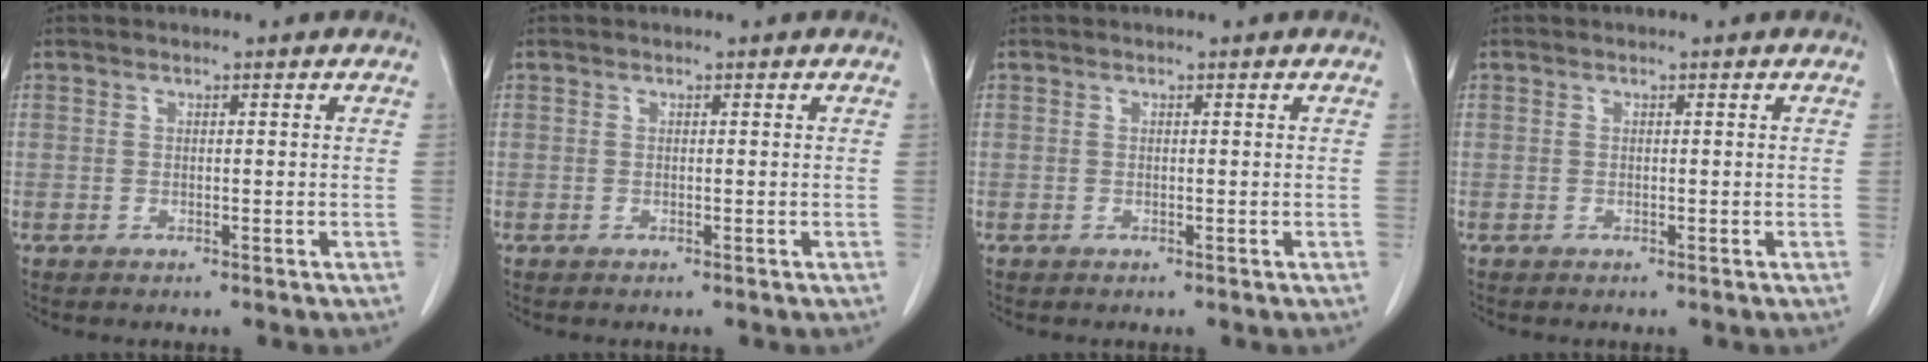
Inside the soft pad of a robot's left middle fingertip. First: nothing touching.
{"total": 0.0}
{"total": 0.0}
{"total": 0.0}